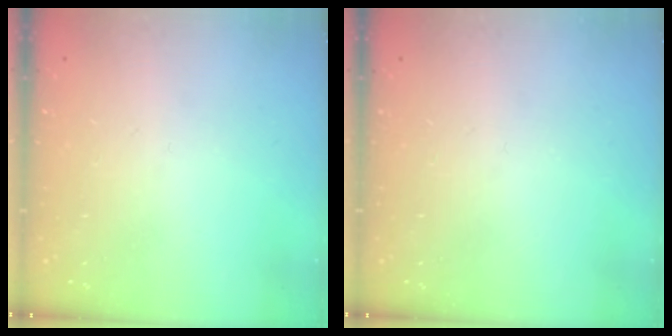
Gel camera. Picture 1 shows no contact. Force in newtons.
{"total": 0.0}